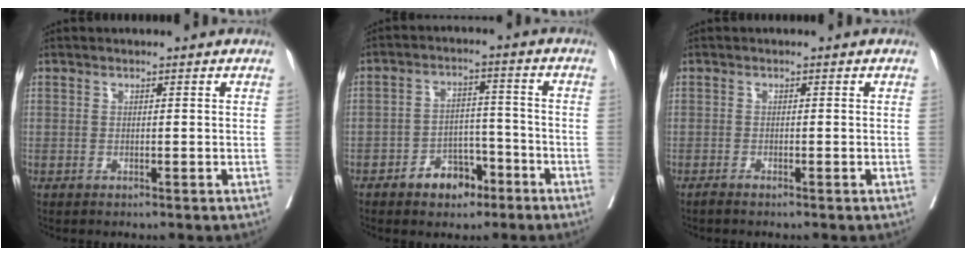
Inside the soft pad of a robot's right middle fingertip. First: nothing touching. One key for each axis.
{"total": 6.0, "fx": -3.8, "fy": 3.7, "fz": 2.9, "tx": -0.041, "ty": 0.016, "tz": -0.058}
{"total": 0.7, "fx": -0.6, "fy": -0.1, "fz": 0.3, "tx": -0.010, "ty": -0.002, "tz": -0.013}